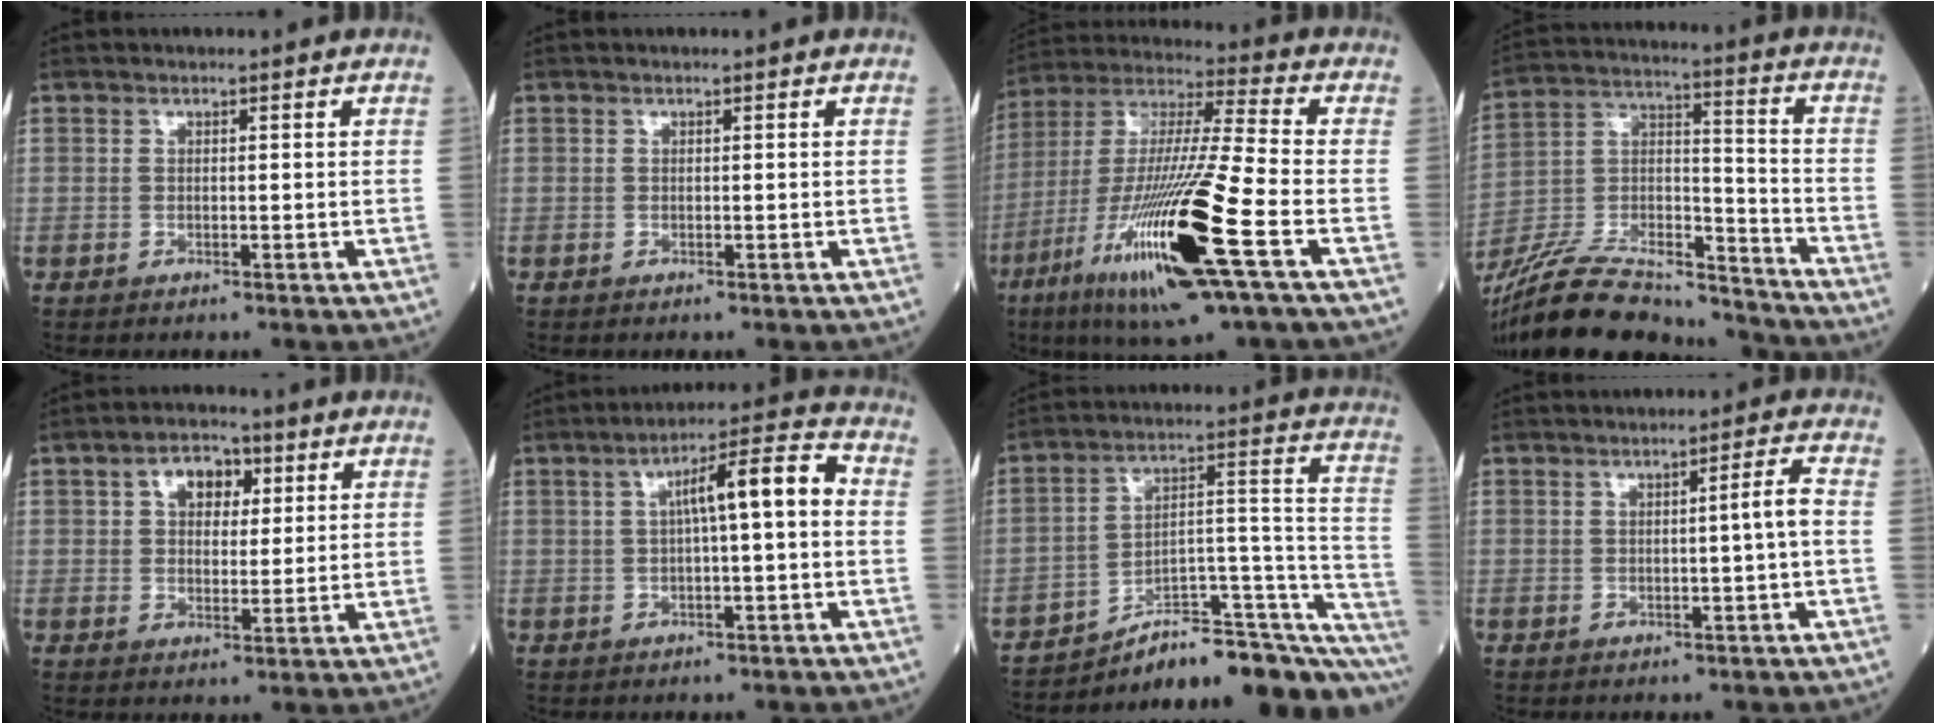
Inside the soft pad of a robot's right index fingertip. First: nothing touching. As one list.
[{"total": 0.0}, {"total": 22.7, "force": [-8.9, 1.0, 20.8], "torque": [-0.421, -0.039, -0.166]}, {"total": 22.9, "force": [-21.0, 4.3, 8.0], "torque": [-0.185, 0.005, -0.359]}, {"total": 6.1, "force": [2.3, 3.8, 4.1], "torque": [-0.062, 0.019, 0.036]}, {"total": 8.4, "force": [0.8, 0.9, 8.3], "torque": [-0.131, 0.029, 0.009]}, {"total": 20.3, "force": [-16.8, 4.4, 10.5], "torque": [-0.072, 0.072, -0.231]}, {"total": 2.8, "force": [-0.3, -0.6, 2.7], "torque": [-0.039, 0.003, -0.003]}]